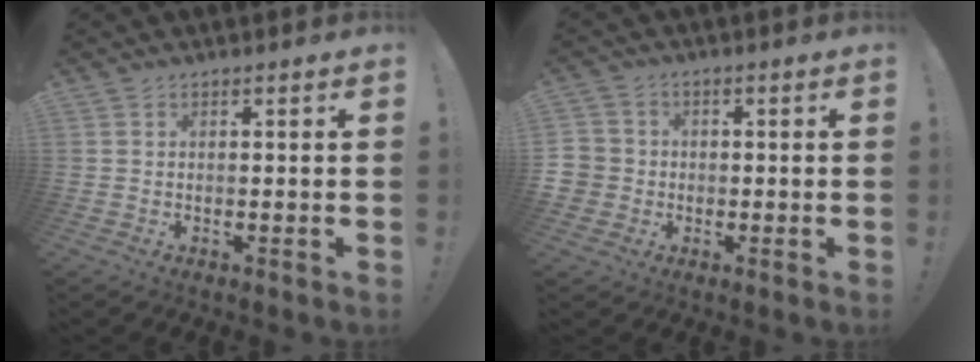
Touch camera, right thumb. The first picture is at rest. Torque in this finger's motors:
{"motor_torque": [0.50, -0.08, 0.52, -0.59, 0.06]}